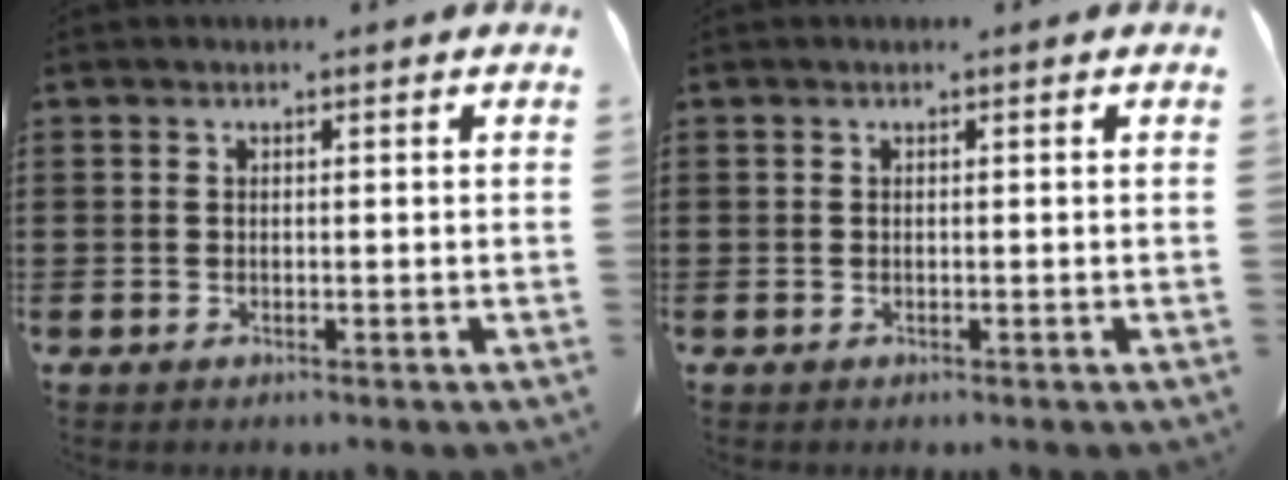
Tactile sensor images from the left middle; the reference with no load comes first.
{"total": 0.0}